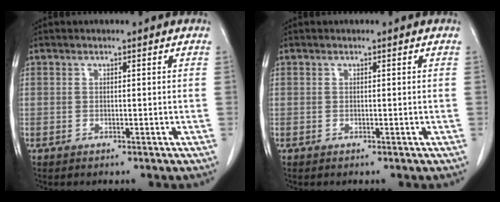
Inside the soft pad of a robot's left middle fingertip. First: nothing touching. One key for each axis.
{"total": 0.0}